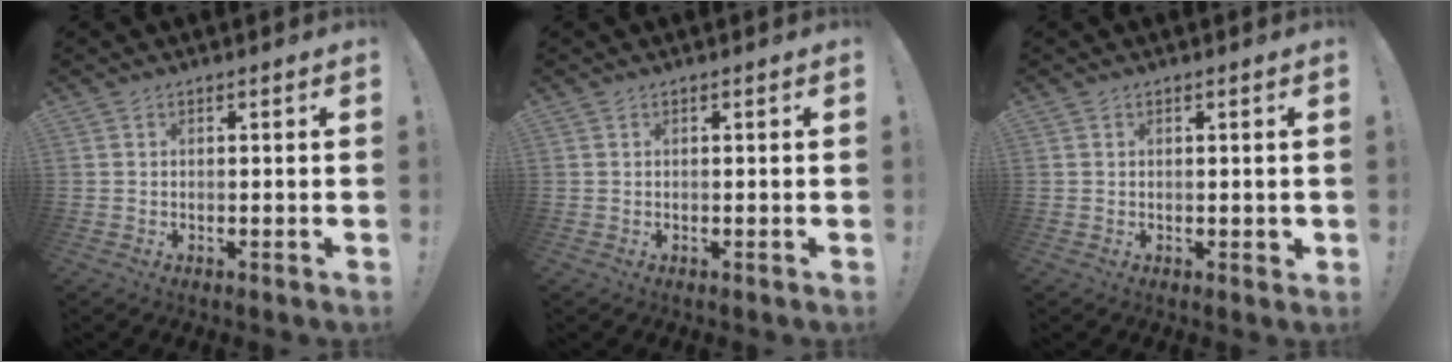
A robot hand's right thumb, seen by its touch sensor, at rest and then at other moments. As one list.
[{"total": 0.0}, {"total": 1.0, "force": [0.3, 0.8, 0.6], "torque": [-0.004, 0.000, 0.004]}]